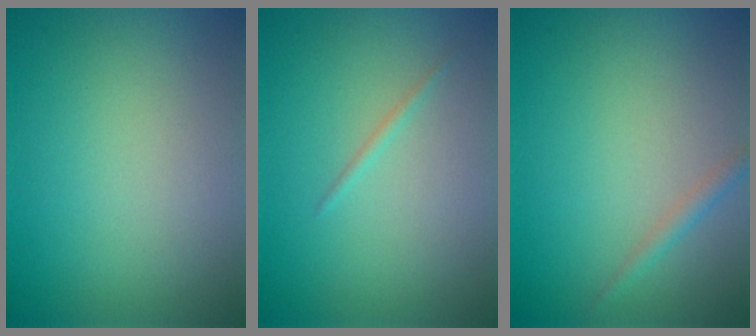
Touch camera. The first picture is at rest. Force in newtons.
{"total": 0.6, "press": 0.6, "slide": 0.0}
{"total": 1.3, "press": 1.3, "slide": 0.0}